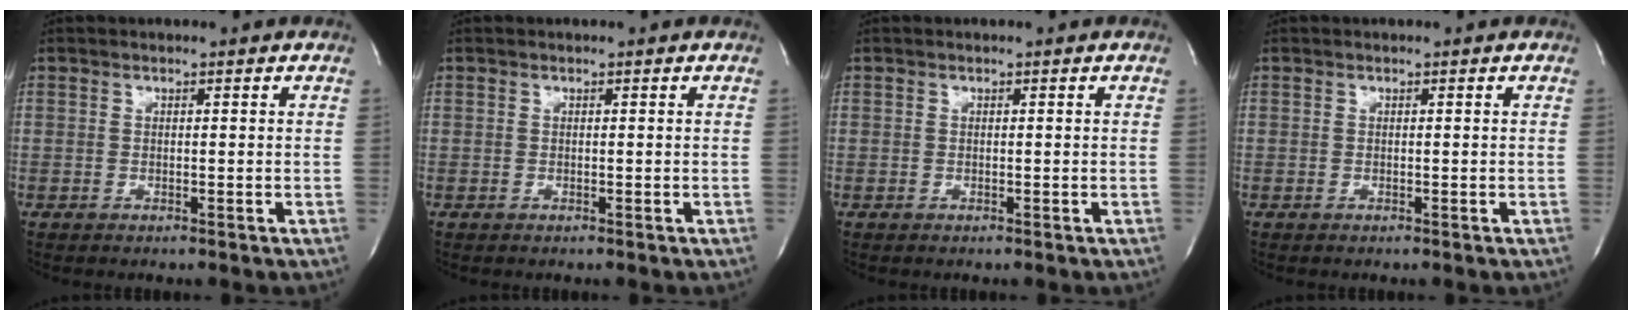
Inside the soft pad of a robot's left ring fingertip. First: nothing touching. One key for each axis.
{"total": 0.0}
{"total": 0.0}
{"total": 0.0}